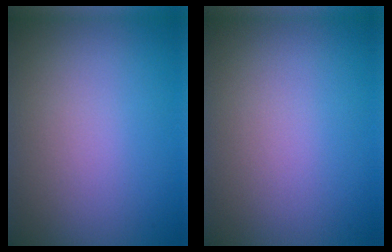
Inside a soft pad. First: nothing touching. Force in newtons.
{"total": 0.0}